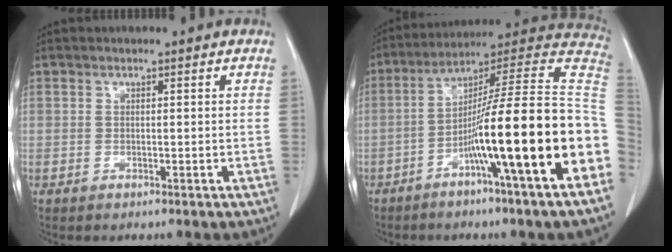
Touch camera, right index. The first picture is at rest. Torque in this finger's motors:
{"motor_torque": [2.14, 0.00, 0.79, 0.21]}